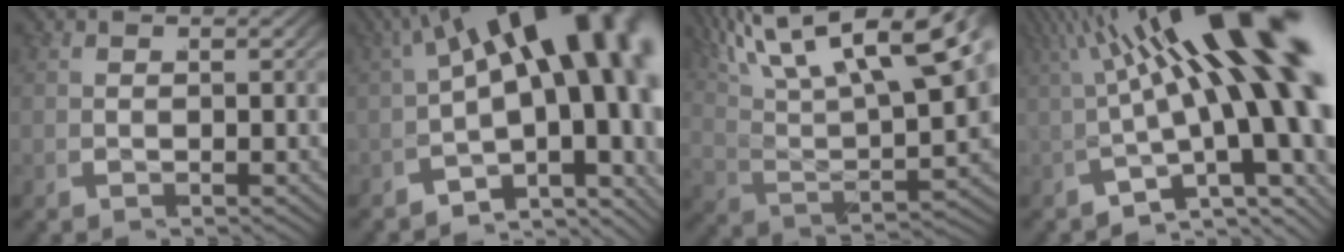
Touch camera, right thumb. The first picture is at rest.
{"total": 18.0, "force": [-0.4, 11.0, 14.2], "torque": [-0.200, -0.022, -0.021]}
{"total": 12.1, "force": [4.4, 6.6, 9.1], "torque": [-0.166, 0.004, 0.063]}
{"total": 16.2, "force": [0.6, 7.8, 14.2], "torque": [-0.202, -0.005, -0.003]}